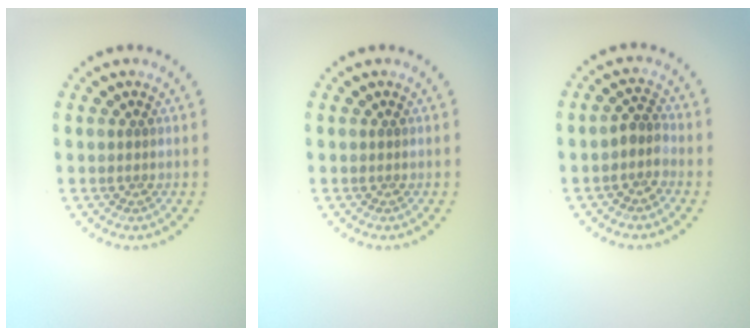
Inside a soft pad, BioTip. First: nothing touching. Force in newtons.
{"total": 0.0}
{"total": 1.8, "press": 1.6, "slide": 0.9}